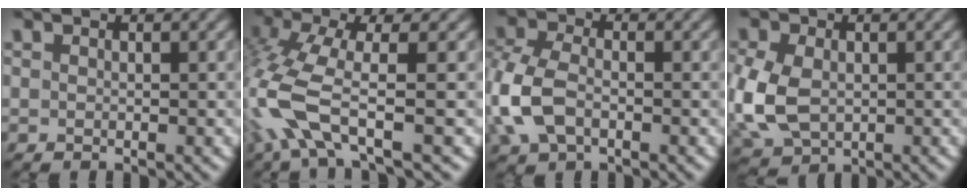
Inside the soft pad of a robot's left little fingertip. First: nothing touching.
{"total": 6.7, "force": [-2.7, 1.8, 5.9], "torque": [-0.152, -0.009, -0.066]}
{"total": 6.0, "force": [-2.0, 3.8, 4.2], "torque": [-0.108, 0.000, -0.055]}
{"total": 6.5, "force": [-1.0, 4.6, 4.6], "torque": [-0.122, -0.009, -0.022]}